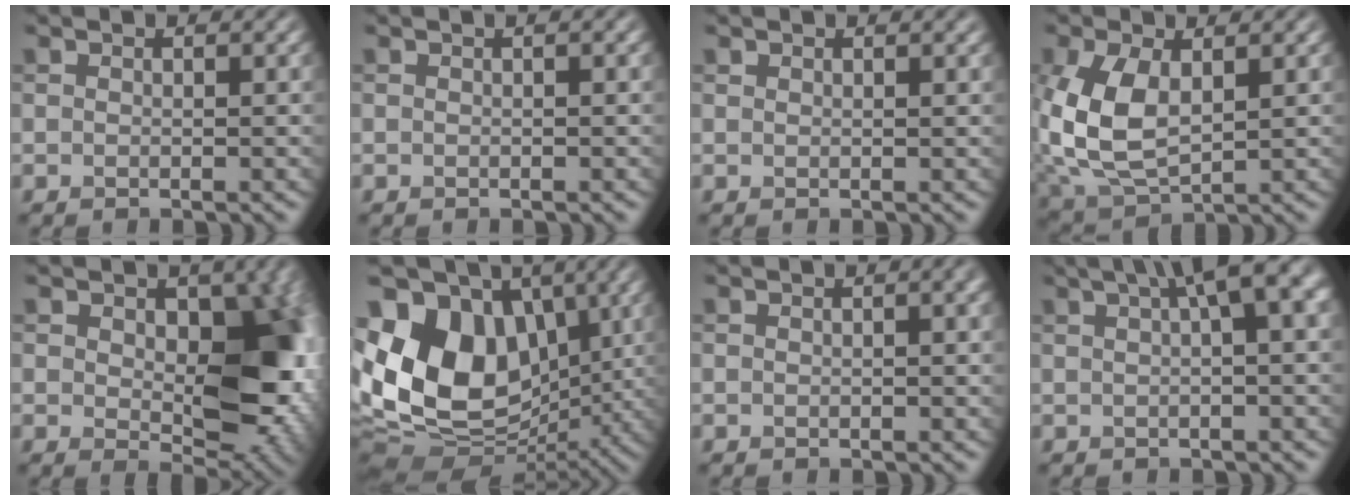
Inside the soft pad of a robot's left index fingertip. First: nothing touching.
{"total": 0.5, "force": [-0.1, 0.0, 0.5], "torque": [-0.011, 0.004, -0.002]}
{"total": 0.6, "force": [0.6, 0.0, 0.1], "torque": [-0.007, -0.002, 0.009]}
{"total": 7.5, "force": [0.5, 4.5, 6.0], "torque": [-0.152, -0.006, 0.014]}
{"total": 12.0, "force": [0.8, 7.4, 9.4], "torque": [-0.130, -0.019, 0.022]}
{"total": 15.8, "force": [1.0, 11.6, 10.6], "torque": [-0.208, 0.011, 0.022]}
{"total": 1.1, "force": [-0.1, 0.2, 1.1], "torque": [-0.017, 0.003, -0.003]}
{"total": 7.4, "force": [2.8, 2.2, 6.5], "torque": [-0.070, 0.030, 0.038]}